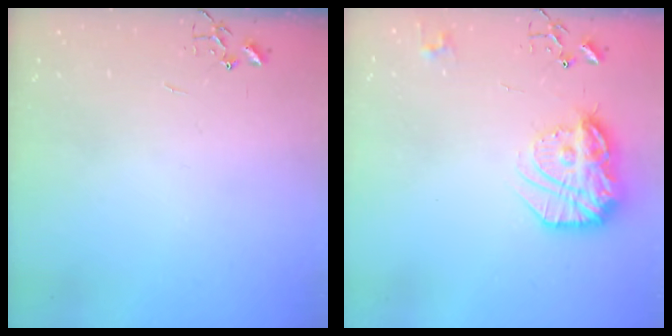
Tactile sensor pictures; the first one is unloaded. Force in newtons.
{"total": 19.0, "press": 19.0, "slide": 1.7}